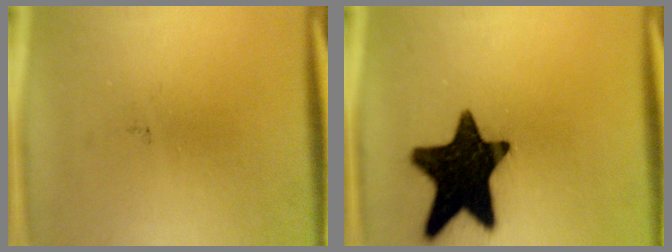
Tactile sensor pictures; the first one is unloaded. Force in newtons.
{"total": 18.2}